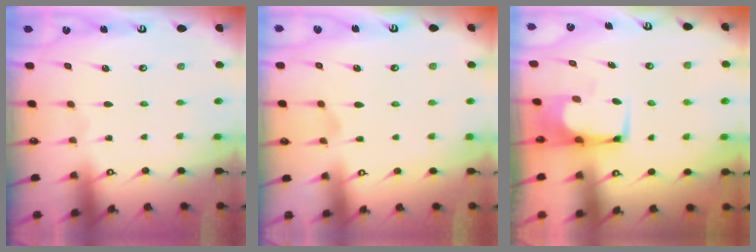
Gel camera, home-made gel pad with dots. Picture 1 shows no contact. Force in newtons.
{"total": 1.1, "press": 0.2, "slide": 1.1}
{"total": 1.0, "press": 0.9, "slide": 0.2}